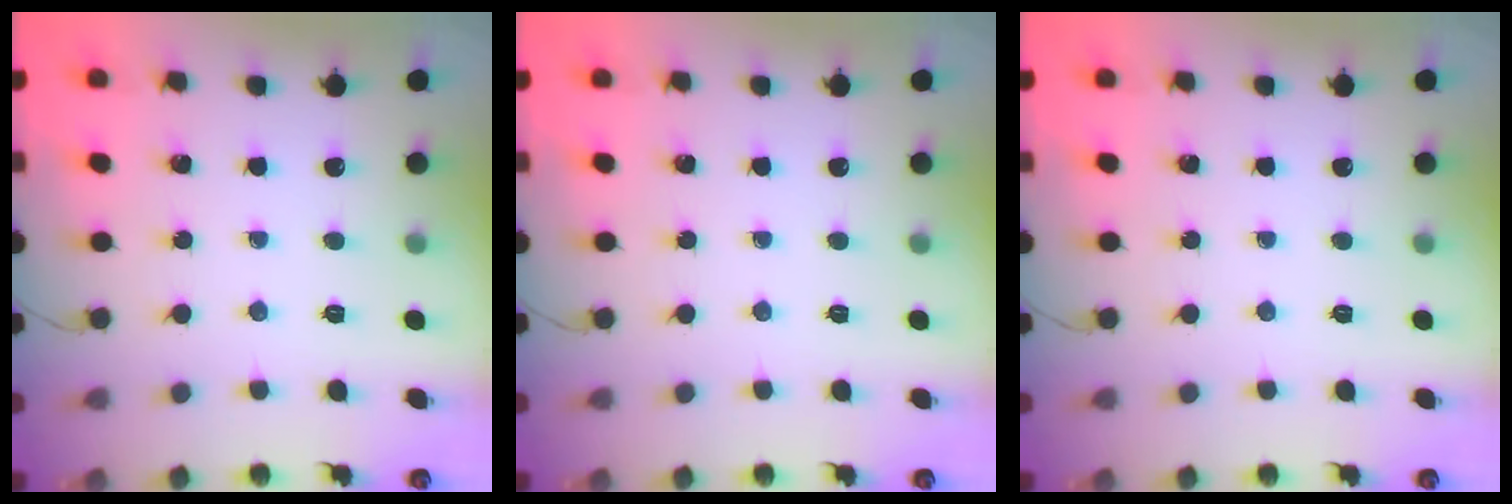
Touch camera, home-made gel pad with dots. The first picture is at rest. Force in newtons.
{"total": 0.0}
{"total": 0.0}